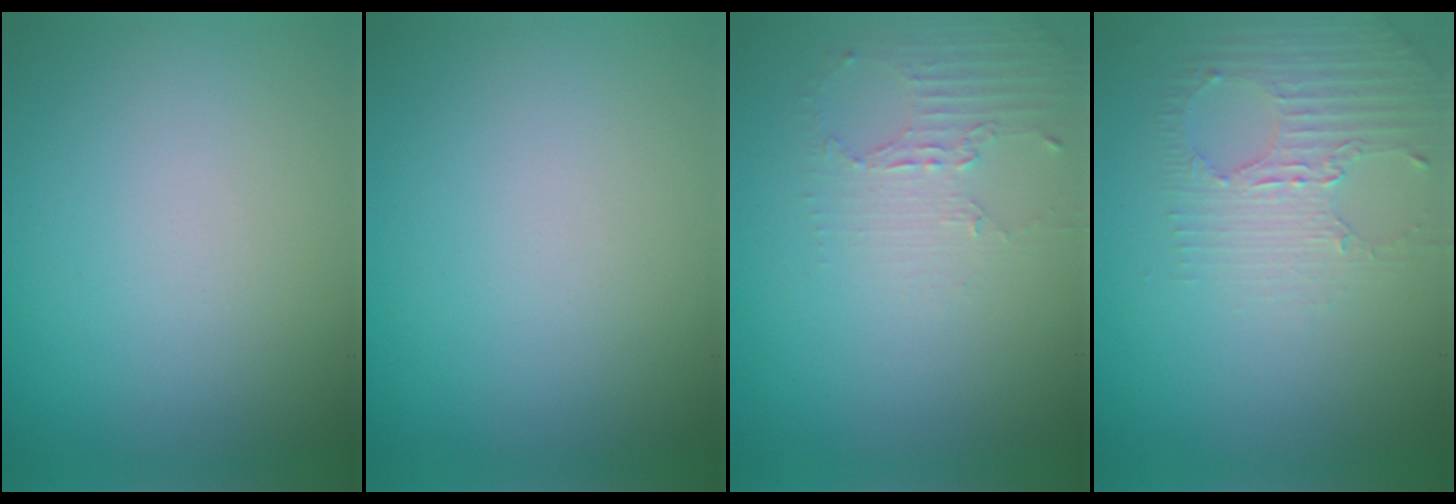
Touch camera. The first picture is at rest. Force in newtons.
{"total": 0.0}
{"total": 2.2, "press": 1.6, "slide": 1.5}
{"total": 2.9, "press": 2.3, "slide": 1.8}